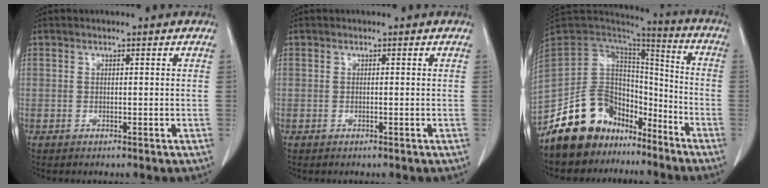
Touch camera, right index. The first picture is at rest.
{"total": 0.0}
{"total": 14.7, "force": [-10.6, 9.3, 4.1], "torque": [-0.068, 0.083, -0.179]}